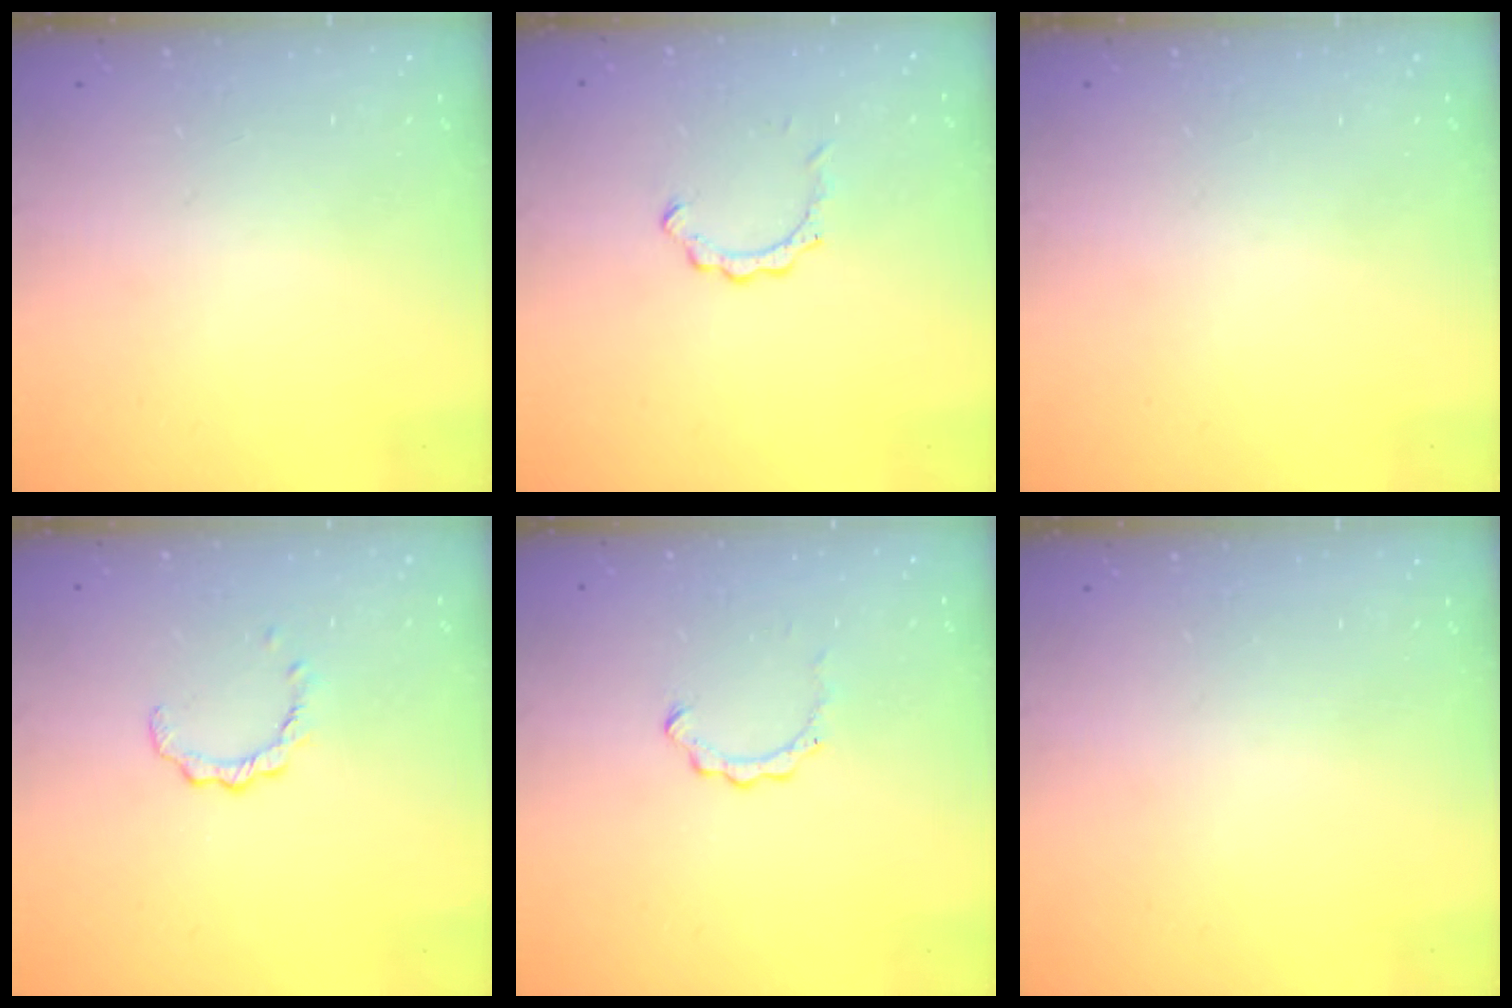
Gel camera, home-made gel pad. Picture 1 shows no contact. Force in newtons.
{"total": 2.1, "press": 2.1, "slide": 0.2}
{"total": 0.0}
{"total": 2.6, "press": 2.5, "slide": 0.3}
{"total": 2.6, "press": 2.6, "slide": 0.3}
{"total": 0.0}